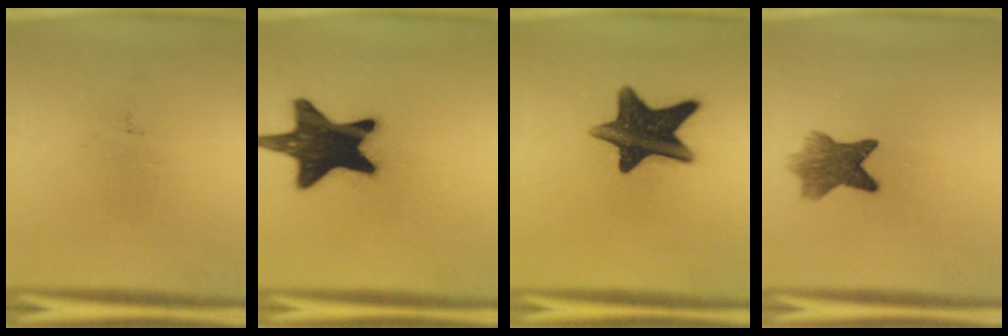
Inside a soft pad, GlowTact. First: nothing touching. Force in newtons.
{"total": 19.3}
{"total": 14.4}
{"total": 6.6}